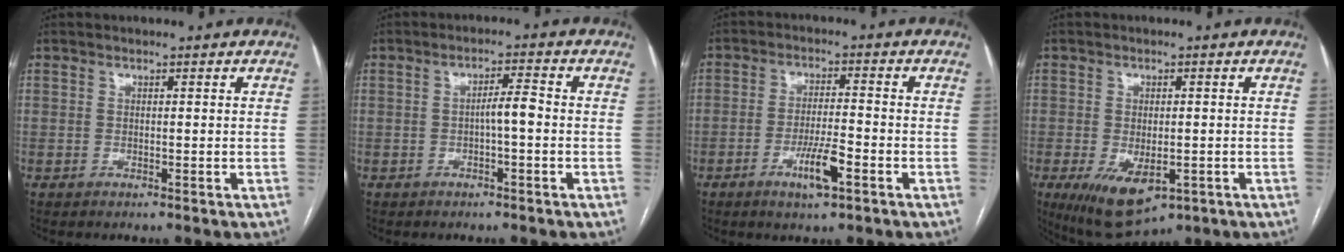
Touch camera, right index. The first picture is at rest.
{"total": 3.1, "force": [-0.6, 0.4, 3.0], "torque": [-0.046, 0.005, -0.010]}
{"total": 6.2, "force": [-3.0, 0.9, 5.3], "torque": [-0.101, -0.005, -0.052]}
{"total": 10.2, "force": [-4.4, 4.8, 7.8], "torque": [-0.141, -0.020, -0.054]}